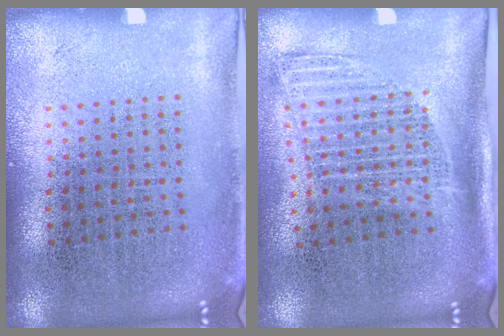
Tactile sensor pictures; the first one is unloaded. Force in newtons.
{"total": 1.3, "press": 1.1, "slide": 0.7}